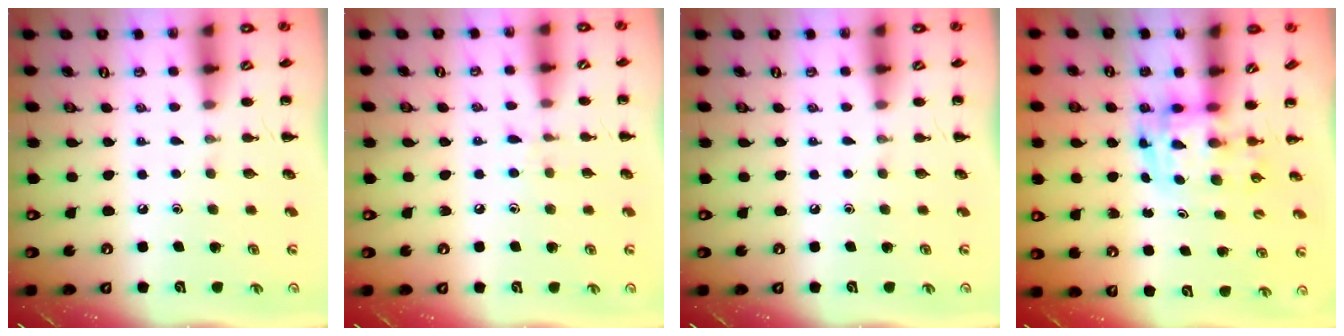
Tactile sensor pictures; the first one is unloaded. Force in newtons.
{"total": 5.8, "press": 5.4, "slide": 2.2}
{"total": 0.0}
{"total": 3.6, "press": 3.5, "slide": 0.6}